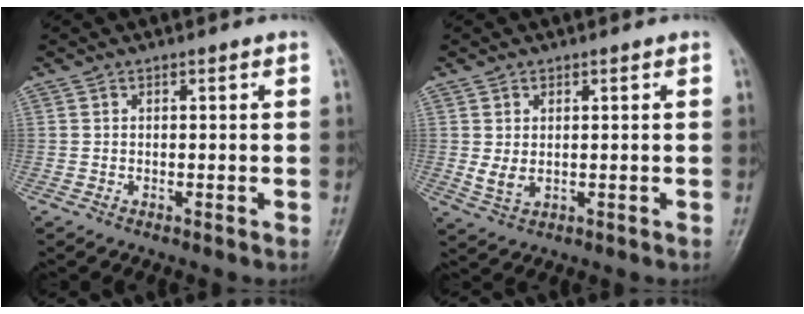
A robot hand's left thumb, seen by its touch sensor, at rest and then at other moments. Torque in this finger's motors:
{"motor_torque": [-0.51, 0.52, 0.53, 0.06, 0.13]}